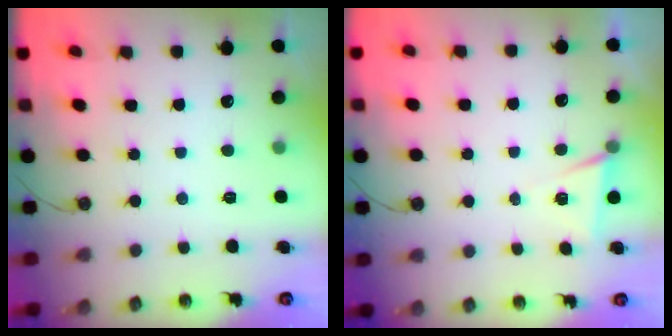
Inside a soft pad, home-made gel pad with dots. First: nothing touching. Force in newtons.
{"total": 5.0, "press": 2.4, "slide": 4.3}